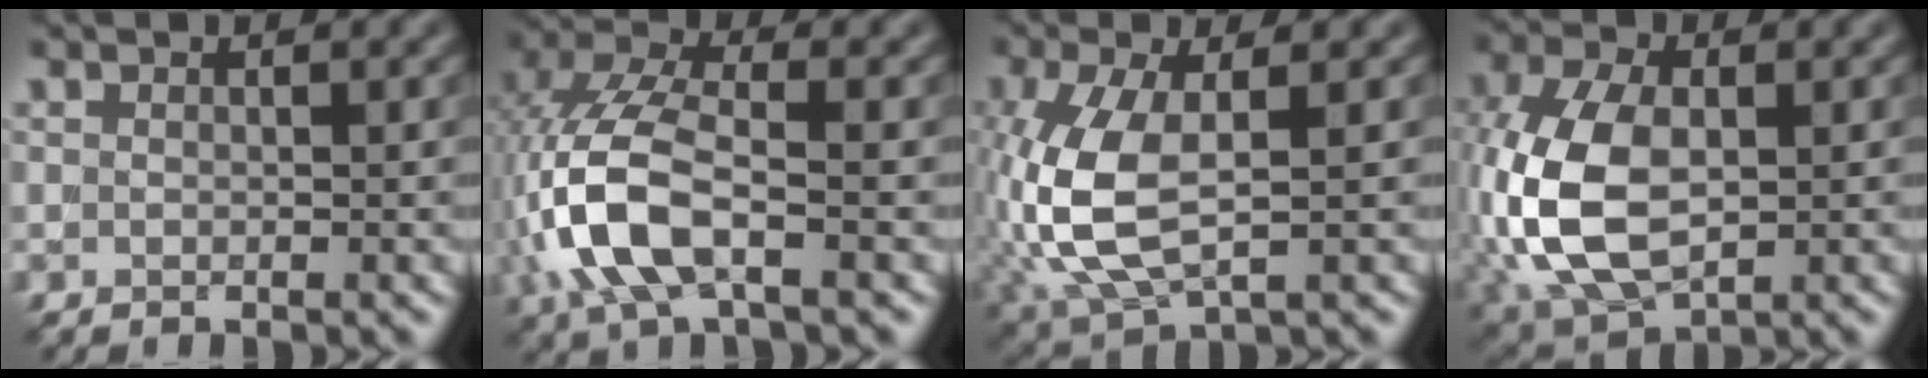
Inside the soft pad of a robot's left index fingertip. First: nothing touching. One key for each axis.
{"total": 8.3, "fx": -2.5, "fy": 3.9, "fz": 6.9, "tx": -0.162, "ty": 0.010, "tz": -0.057}
{"total": 8.2, "fx": -0.7, "fy": 3.9, "fz": 7.2, "tx": -0.181, "ty": -0.002, "tz": -0.011}
{"total": 10.9, "fx": -1.2, "fy": 6.6, "fz": 8.6, "tx": -0.214, "ty": -0.003, "tz": -0.027}